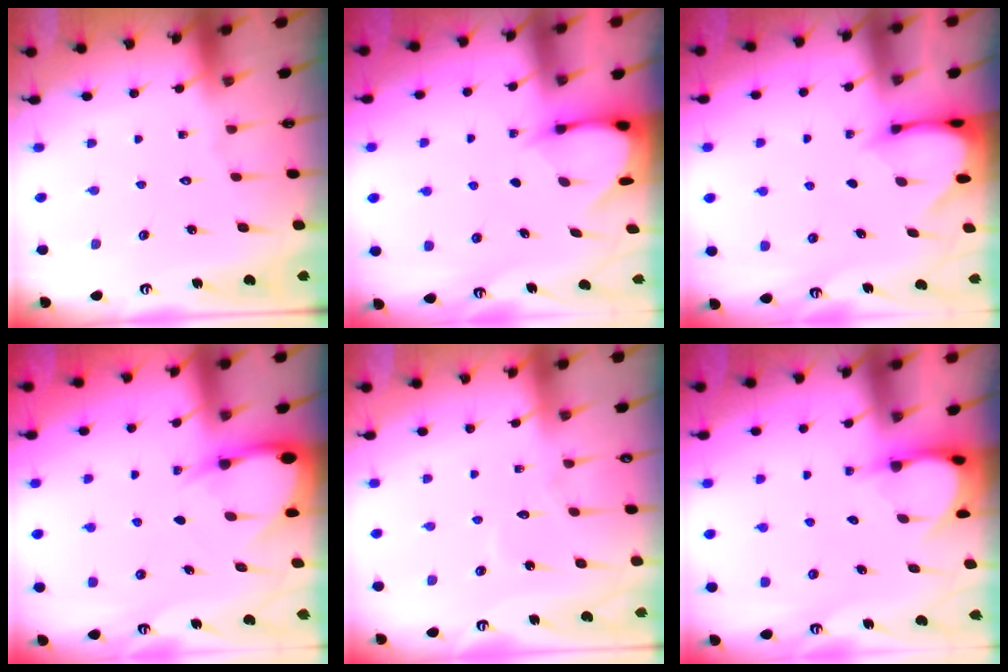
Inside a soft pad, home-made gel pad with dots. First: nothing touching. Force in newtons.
{"total": 3.8, "press": 3.8, "slide": 0.3}
{"total": 2.9, "press": 2.9, "slide": 0.3}
{"total": 4.9, "press": 4.9, "slide": 0.6}
{"total": 3.0, "press": 3.0, "slide": 0.3}
{"total": 3.8, "press": 3.8, "slide": 0.2}